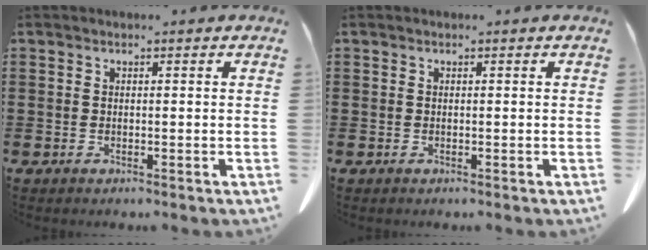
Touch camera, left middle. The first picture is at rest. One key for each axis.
{"total": 0.0}